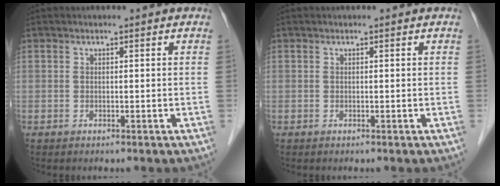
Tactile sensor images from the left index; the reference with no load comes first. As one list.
[{"total": 0.0}]